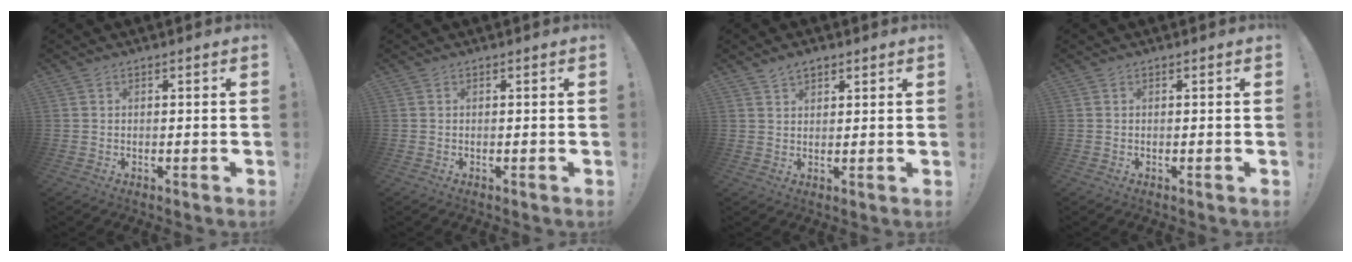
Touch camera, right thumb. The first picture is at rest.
{"total": 0.0}
{"total": 3.2, "force": [2.4, 1.8, 1.1], "torque": [-0.012, -0.011, 0.042]}
{"total": 0.0}